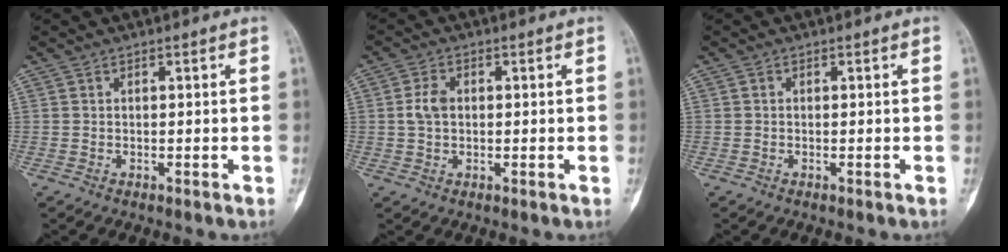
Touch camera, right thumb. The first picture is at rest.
{"total": 3.7, "force": [0.3, 2.5, 2.7], "torque": [-0.055, 0.007, 0.002]}
{"total": 0.0}